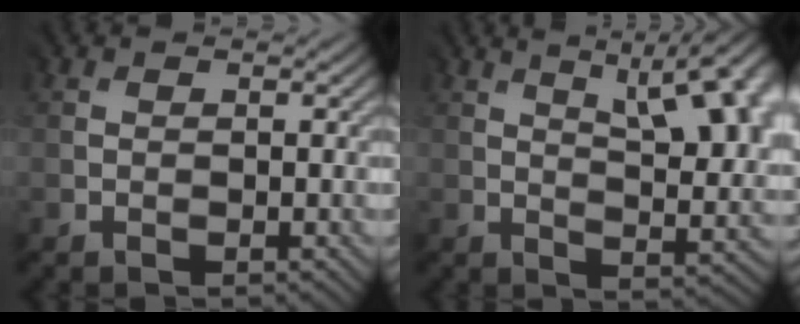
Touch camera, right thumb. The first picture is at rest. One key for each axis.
{"total": 15.1, "fx": 6.1, "fy": 6.1, "fz": 12.4, "tx": -0.140, "ty": 0.037, "tz": 0.087}